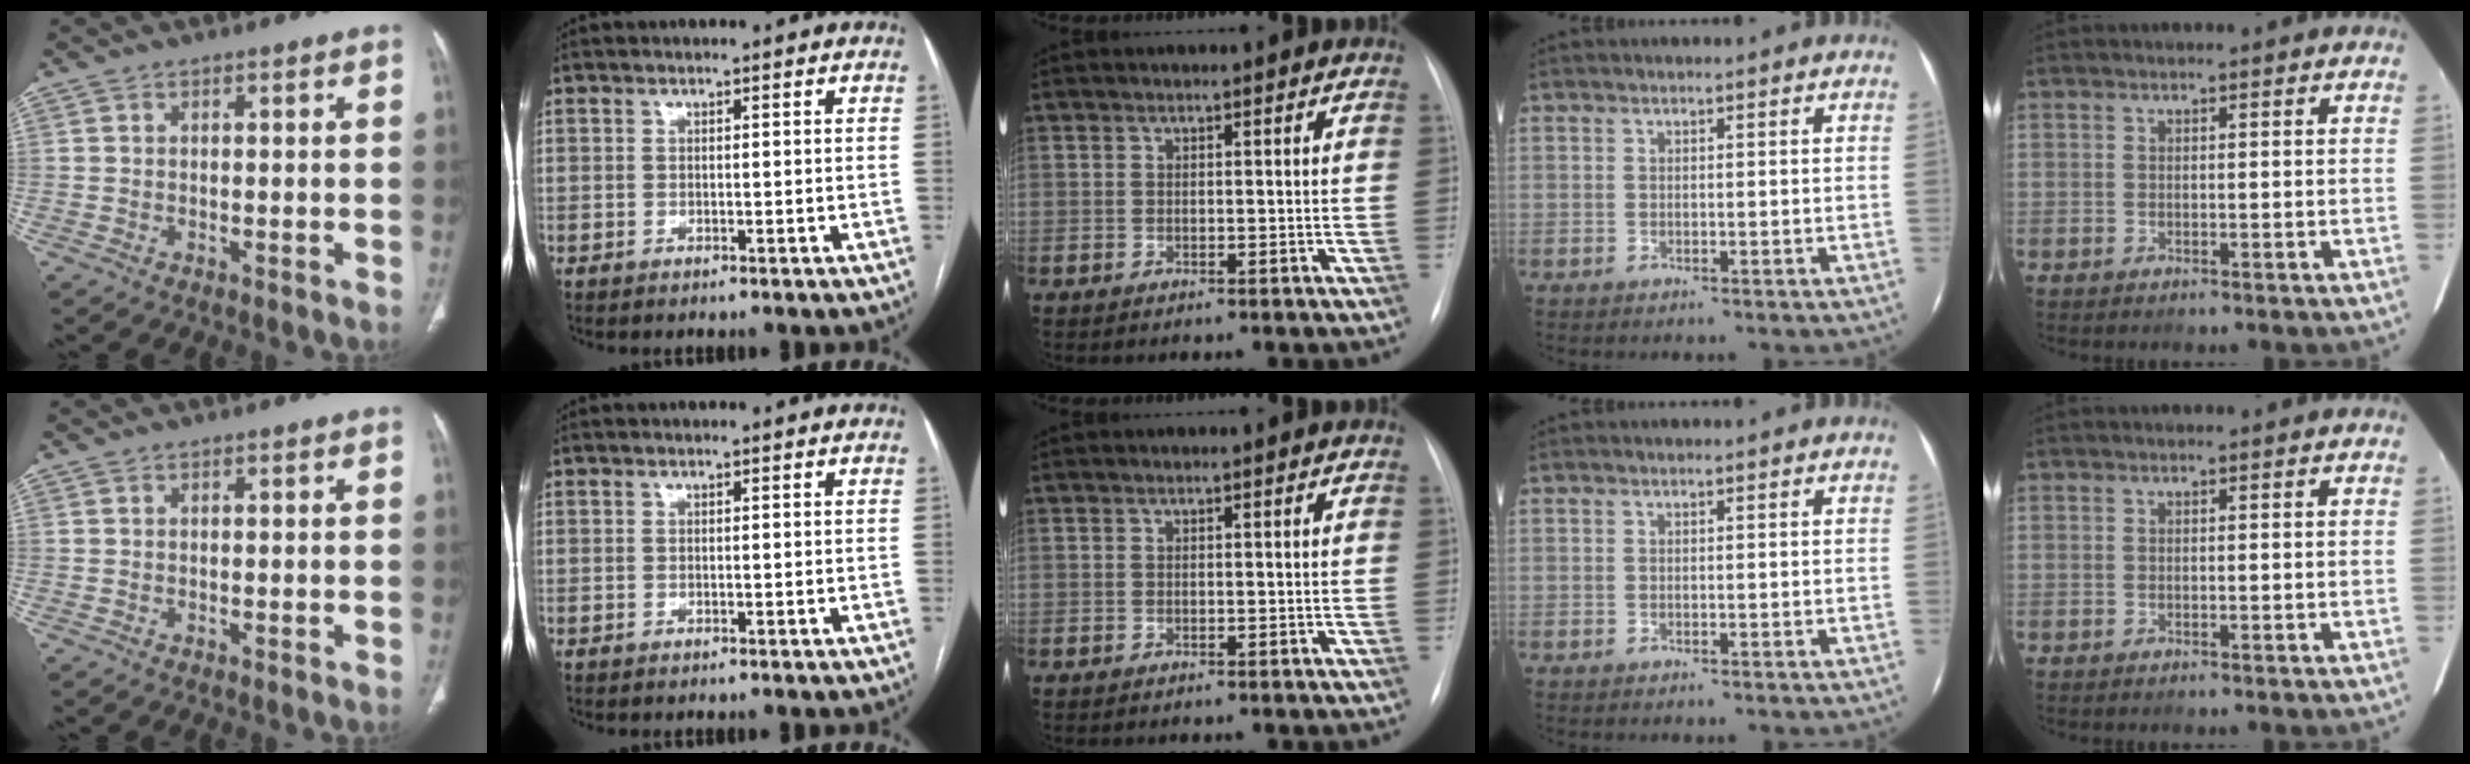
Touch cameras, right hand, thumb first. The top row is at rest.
{}